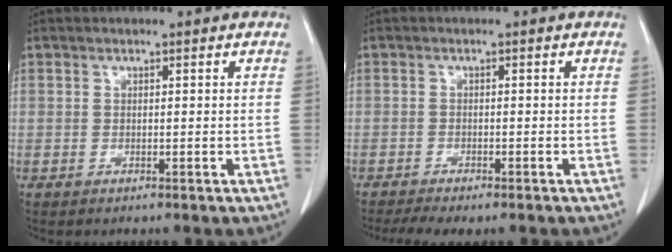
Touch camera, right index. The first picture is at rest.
{"total": 6.1, "force": [-5.0, 1.2, 3.3], "torque": [-0.046, -0.008, -0.073]}